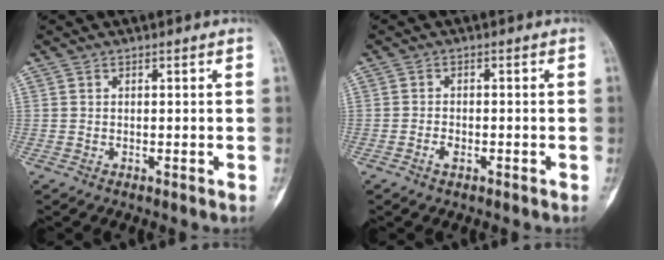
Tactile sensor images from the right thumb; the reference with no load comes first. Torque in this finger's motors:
{"motor_torque": [-0.32, -0.14, 0.03, 0.21, -0.05]}